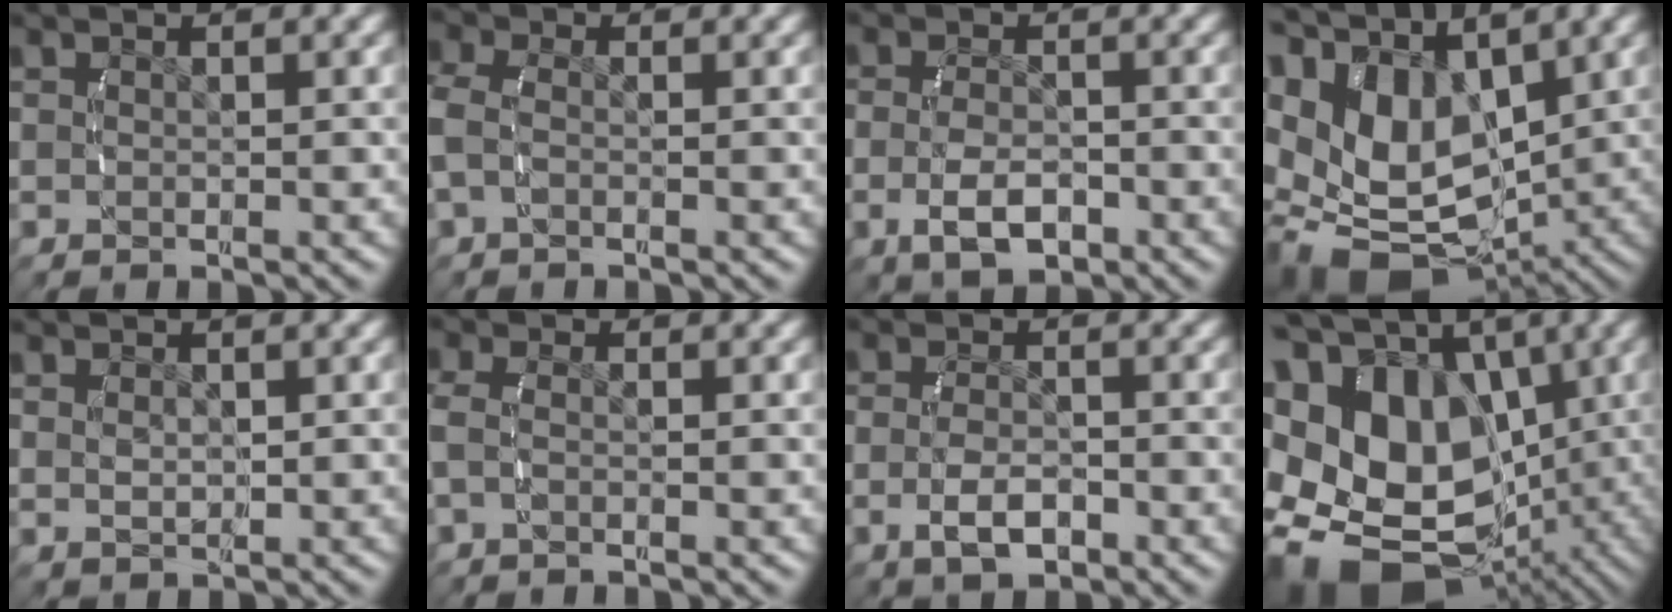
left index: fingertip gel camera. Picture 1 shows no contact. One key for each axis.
{"total": 2.8, "fx": -0.4, "fy": 2.1, "fz": 1.7, "tx": -0.056, "ty": -0.007, "tz": -0.011}
{"total": 4.3, "fx": -1.8, "fy": 2.6, "fz": 3.0, "tx": -0.052, "ty": -0.014, "tz": -0.025}
{"total": 14.8, "fx": -3.1, "fy": 11.1, "fz": 9.2, "tx": -0.215, "ty": -0.076, "tz": -0.023}
{"total": 1.4, "fx": 0.5, "fy": 0.8, "fz": 1.1, "tx": -0.019, "ty": -0.007, "tz": 0.019}
{"total": 1.9, "fx": -0.4, "fy": 1.2, "fz": 1.4, "tx": -0.045, "ty": -0.006, "tz": -0.009}
{"total": 3.5, "fx": -1.6, "fy": 2.0, "fz": 2.4, "tx": -0.043, "ty": -0.010, "tz": -0.026}
{"total": 21.9, "fx": -3.4, "fy": 16.5, "fz": 14.0, "tx": -0.295, "ty": -0.092, "tz": -0.028}